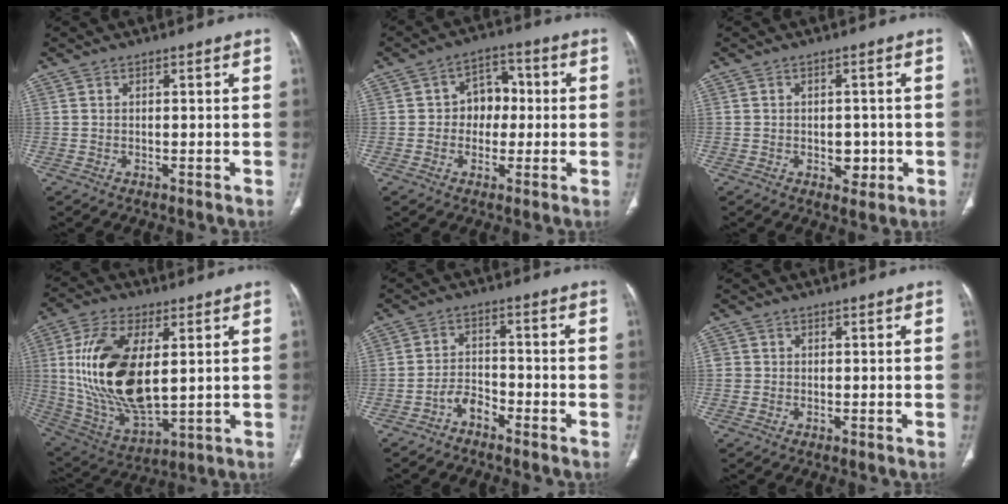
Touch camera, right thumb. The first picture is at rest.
{"total": 7.5, "force": [0.1, 6.0, 4.5], "torque": [-0.026, 0.020, -0.006]}
{"total": 3.7, "force": [-0.8, 2.6, 2.4], "torque": [-0.014, 0.003, -0.004]}
{"total": 21.0, "force": [3.2, 10.3, 18.0], "torque": [-0.355, -0.021, 0.070]}
{"total": 3.7, "force": [-2.8, 1.8, 1.6], "torque": [-0.026, 0.026, -0.054]}
{"total": 1.3, "force": [0.0, 1.3, 0.2], "torque": [0.005, 0.004, 0.000]}